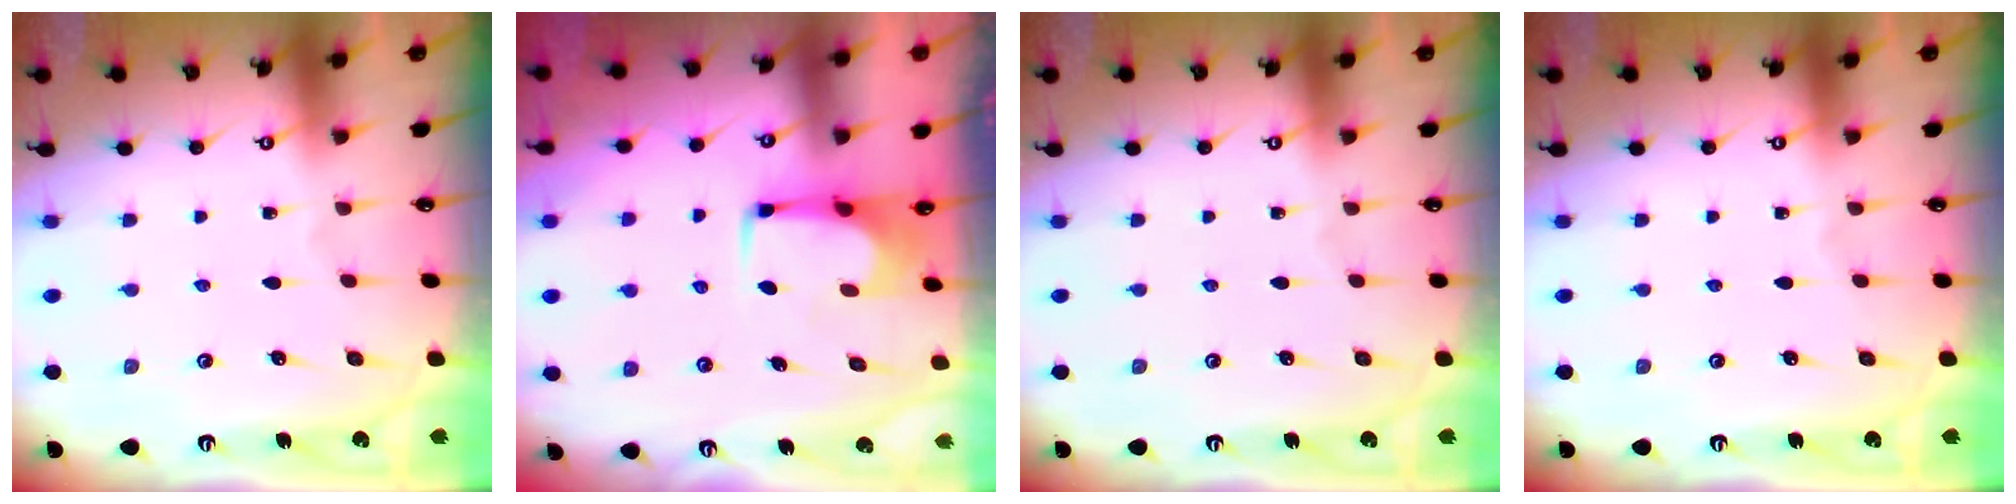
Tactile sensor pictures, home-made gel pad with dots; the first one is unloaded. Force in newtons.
{"total": 0.8, "press": 0.8, "slide": 0.3}
{"total": 0.0}
{"total": 0.0}